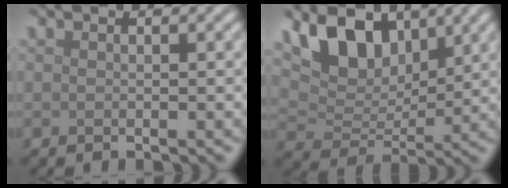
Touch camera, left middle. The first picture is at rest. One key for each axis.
{"total": 7.2, "fx": 3.8, "fy": 4.2, "fz": 4.5, "tx": -0.089, "ty": -0.005, "tz": 0.062}